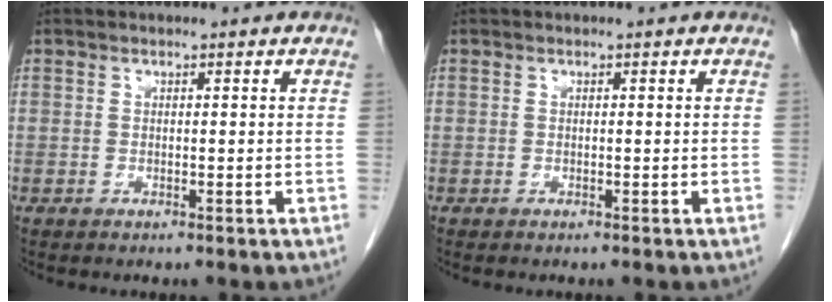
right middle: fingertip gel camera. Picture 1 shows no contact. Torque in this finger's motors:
{"motor_torque": [0.09, -0.31, 0.02, 0.01]}